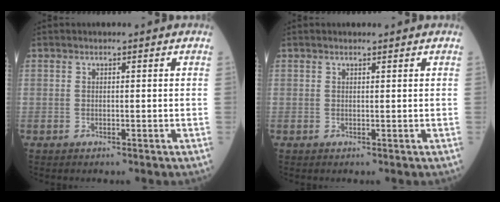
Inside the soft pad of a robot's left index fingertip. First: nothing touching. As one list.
[{"total": 0.8, "force": [0.7, 0.1, 0.4], "torque": [-0.009, 0.005, 0.011]}]